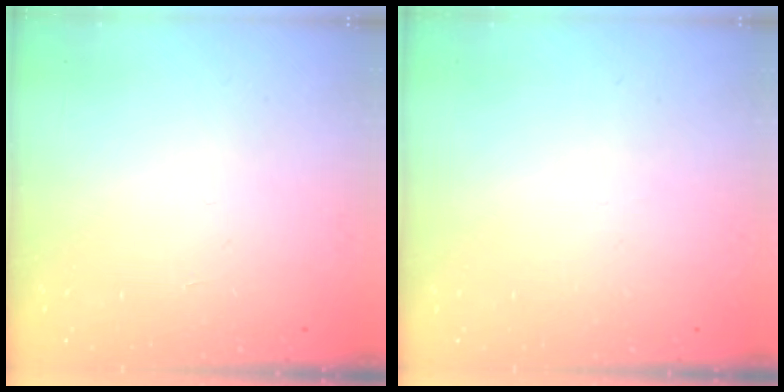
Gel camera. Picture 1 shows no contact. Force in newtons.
{"total": 0.0}